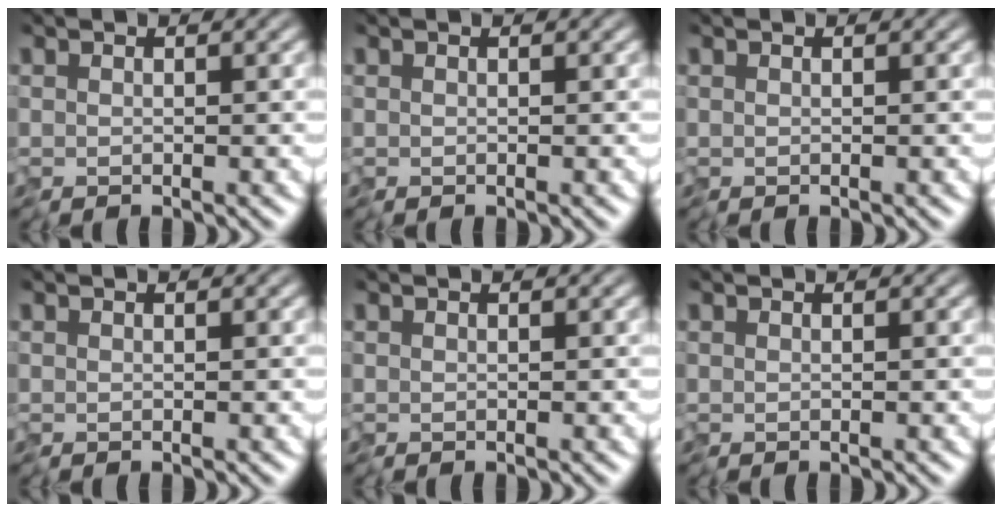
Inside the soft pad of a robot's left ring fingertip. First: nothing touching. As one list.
[{"total": 0.0}, {"total": 0.0}, {"total": 0.0}, {"total": 0.0}, {"total": 0.0}]